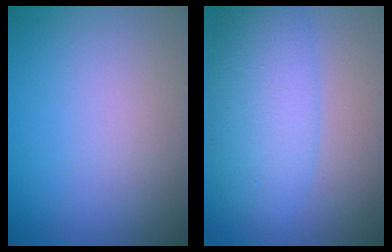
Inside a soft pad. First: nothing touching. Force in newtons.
{"total": 6.9, "press": 6.9, "slide": 0.2}